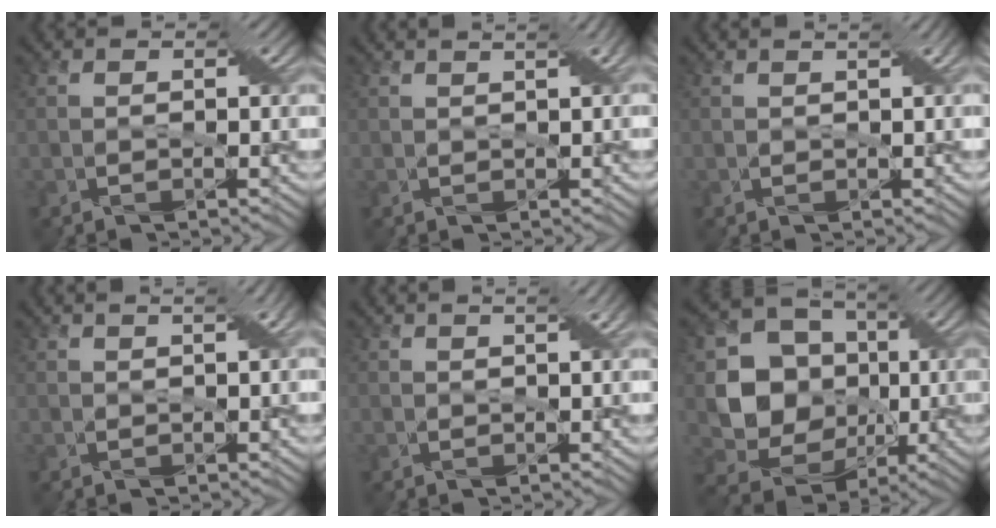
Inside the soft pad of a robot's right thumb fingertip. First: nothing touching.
{"total": 2.5, "force": [1.7, 0.0, 1.9], "torque": [-0.026, 0.012, 0.026]}
{"total": 1.2, "force": [1.0, -0.5, 0.5], "torque": [-0.008, 0.007, 0.019]}
{"total": 2.2, "force": [1.5, -0.2, 1.5], "torque": [-0.021, 0.011, 0.024]}
{"total": 1.7, "force": [1.4, -0.6, 0.8], "torque": [-0.017, 0.008, 0.024]}
{"total": 11.6, "force": [0.5, 10.1, 5.6], "torque": [-0.144, -0.024, 0.004]}